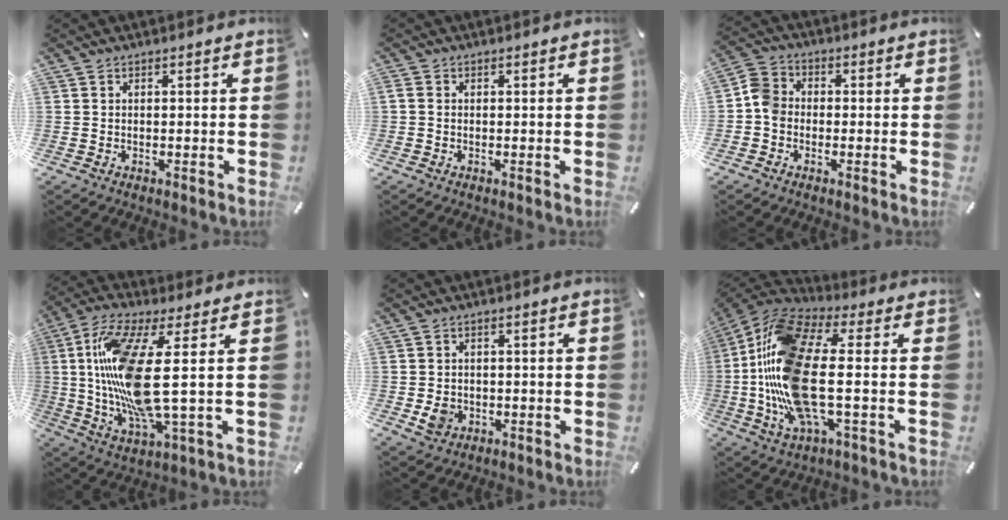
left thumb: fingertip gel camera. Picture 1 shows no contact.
{"total": 0.8, "force": [-0.3, 0.5, 0.5], "torque": [-0.013, 0.000, -0.006]}
{"total": 5.3, "force": [-1.4, 4.5, 2.5], "torque": [-0.050, 0.016, -0.023]}
{"total": 18.7, "force": [2.7, 4.2, 18.0], "torque": [-0.388, -0.030, 0.033]}
{"total": 4.2, "force": [-0.8, 3.5, 2.1], "torque": [-0.040, -0.003, -0.015]}
{"total": 22.2, "force": [-1.5, 8.2, 20.6], "torque": [-0.456, -0.022, -0.032]}